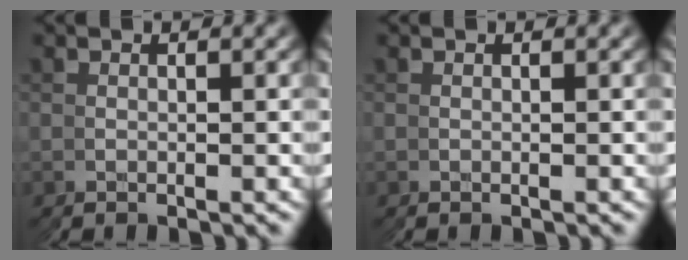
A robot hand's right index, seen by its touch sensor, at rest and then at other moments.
{"total": 0.0}